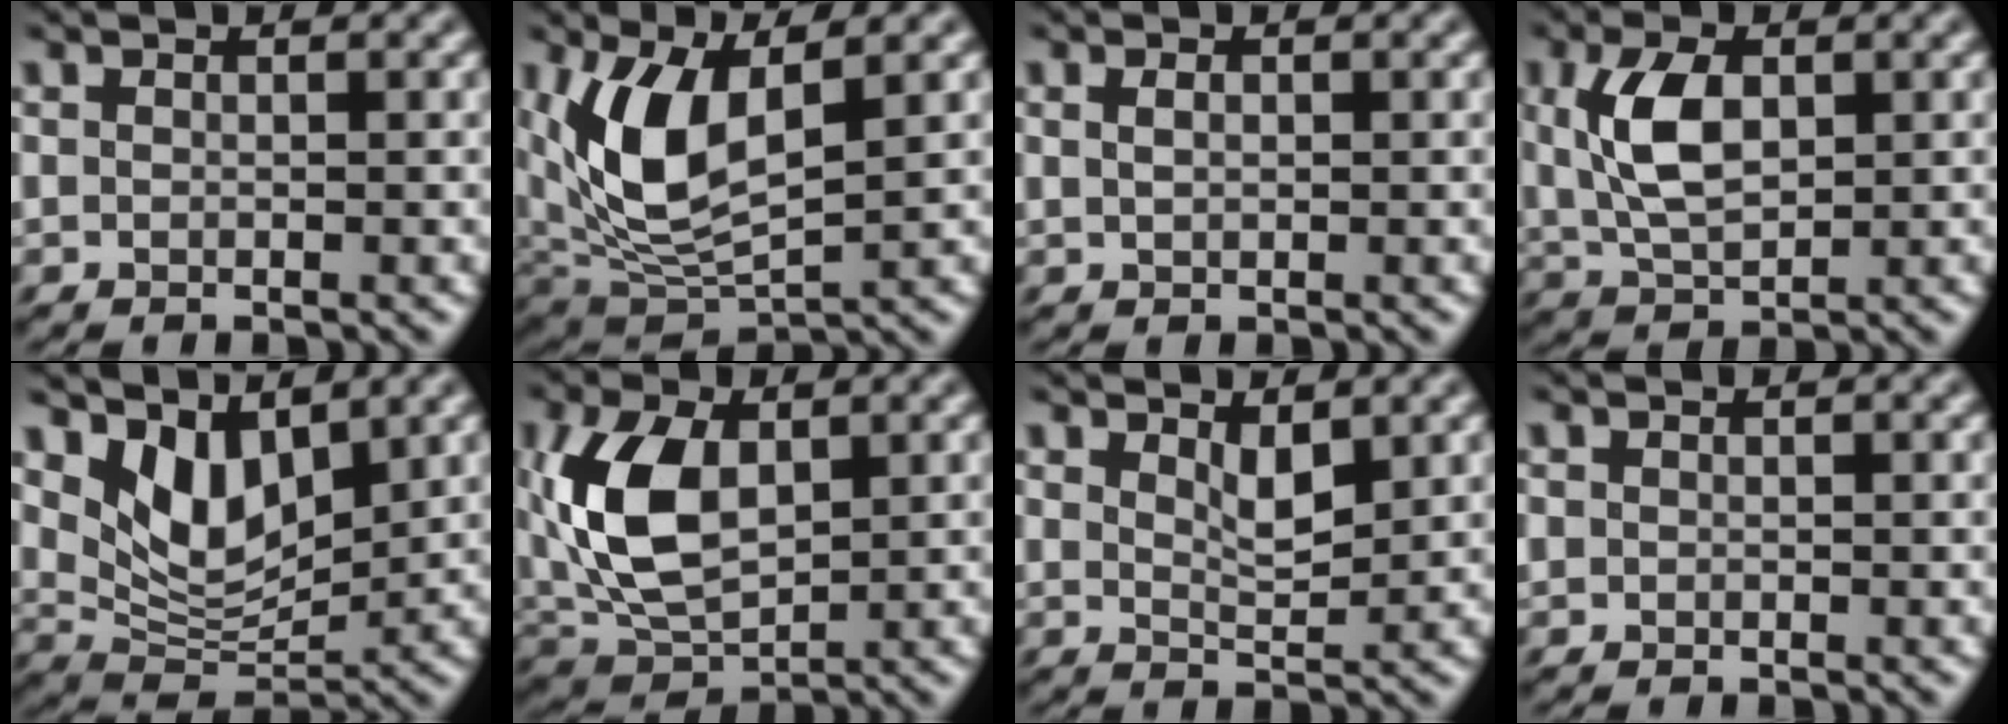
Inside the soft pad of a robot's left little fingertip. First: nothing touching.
{"total": 7.4, "force": [1.0, 2.5, 6.9], "torque": [-0.147, -0.003, 0.012]}
{"total": 1.0, "force": [0.0, 0.6, 0.9], "torque": [-0.016, 0.000, 0.002]}
{"total": 5.1, "force": [0.6, 2.4, 4.4], "torque": [-0.086, 0.008, 0.007]}
{"total": 5.5, "force": [2.9, 2.3, 4.1], "torque": [-0.076, -0.013, 0.047]}
{"total": 8.1, "force": [0.6, 4.3, 6.8], "torque": [-0.150, 0.008, 0.001]}
{"total": 2.2, "force": [1.1, 0.5, 1.9], "torque": [-0.039, -0.005, 0.021]}
{"total": 0.5, "force": [-0.1, 0.5, 0.2], "torque": [-0.007, 0.000, -0.001]}